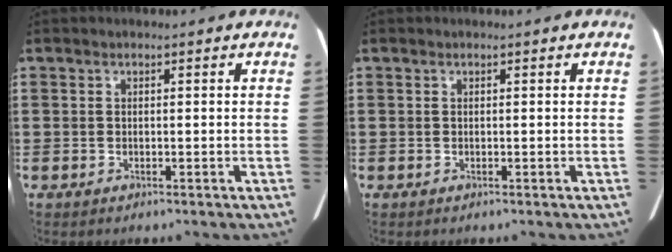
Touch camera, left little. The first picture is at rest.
{"total": 0.0}